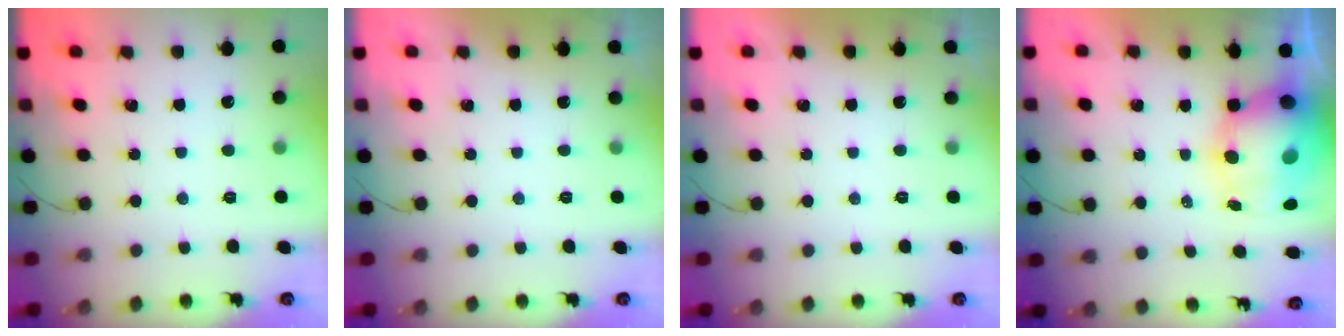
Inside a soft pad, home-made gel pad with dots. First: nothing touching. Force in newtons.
{"total": 0.0}
{"total": 0.0}
{"total": 13.1, "press": 12.7, "slide": 3.1}